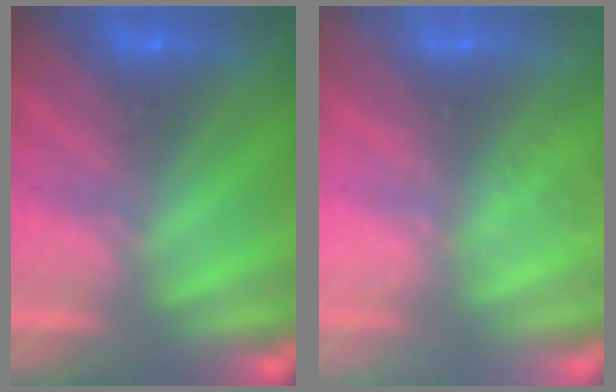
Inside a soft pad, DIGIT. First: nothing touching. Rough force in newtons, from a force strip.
{"total": 2.3}